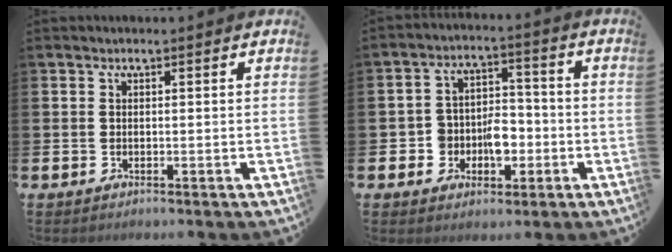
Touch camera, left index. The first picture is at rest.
{"total": 5.1, "force": [-1.6, 4.2, 2.4], "torque": [-0.042, 0.005, -0.037]}